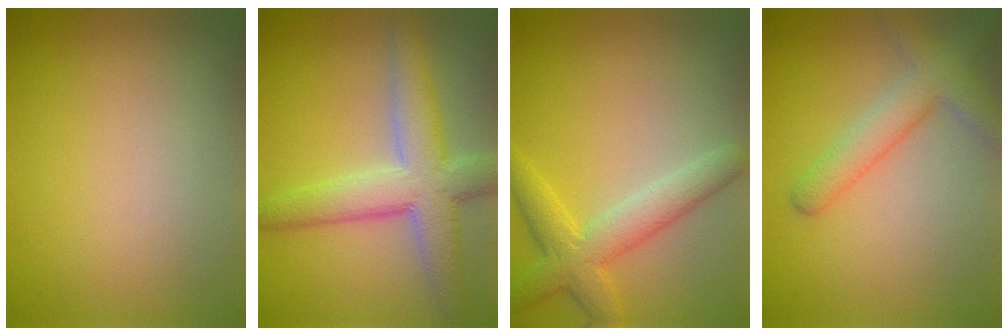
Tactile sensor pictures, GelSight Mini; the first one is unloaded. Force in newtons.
{"total": 6.6, "press": 6.5, "slide": 0.5}
{"total": 4.3, "press": 4.3, "slide": 0.3}
{"total": 3.8, "press": 3.8, "slide": 0.3}